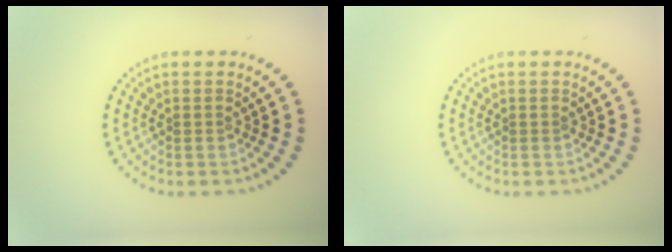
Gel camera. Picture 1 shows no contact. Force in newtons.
{"total": 0.0}